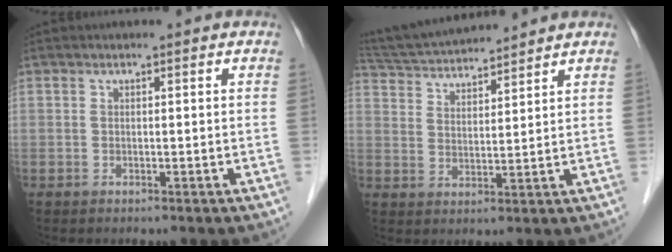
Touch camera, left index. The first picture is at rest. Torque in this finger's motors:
{"motor_torque": [-0.08, -0.68, 0.30, 0.08]}